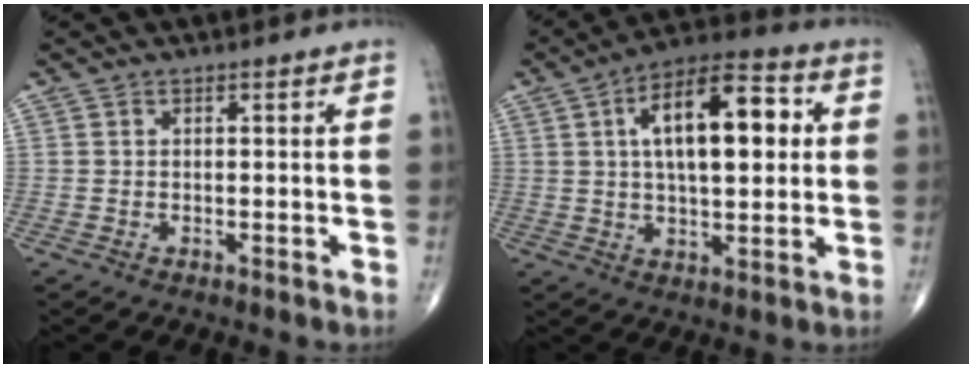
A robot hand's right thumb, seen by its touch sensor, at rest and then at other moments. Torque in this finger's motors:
{"motor_torque": [-0.52, 2.44, 1.66, 0.56, 0.46]}